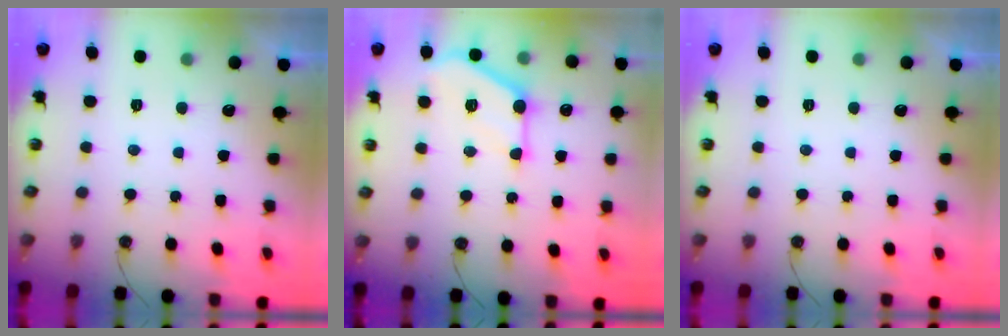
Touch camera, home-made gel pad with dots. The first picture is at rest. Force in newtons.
{"total": 13.3, "press": 13.3, "slide": 0.5}
{"total": 0.0}